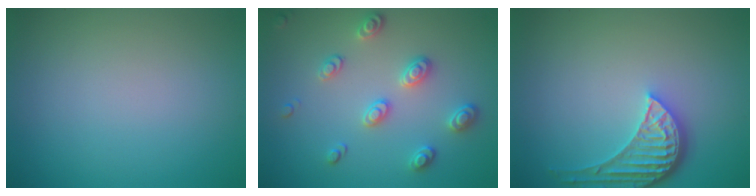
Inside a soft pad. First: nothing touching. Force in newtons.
{"total": 2.8, "press": 2.6, "slide": 1.1}
{"total": 4.3, "press": 3.5, "slide": 2.6}